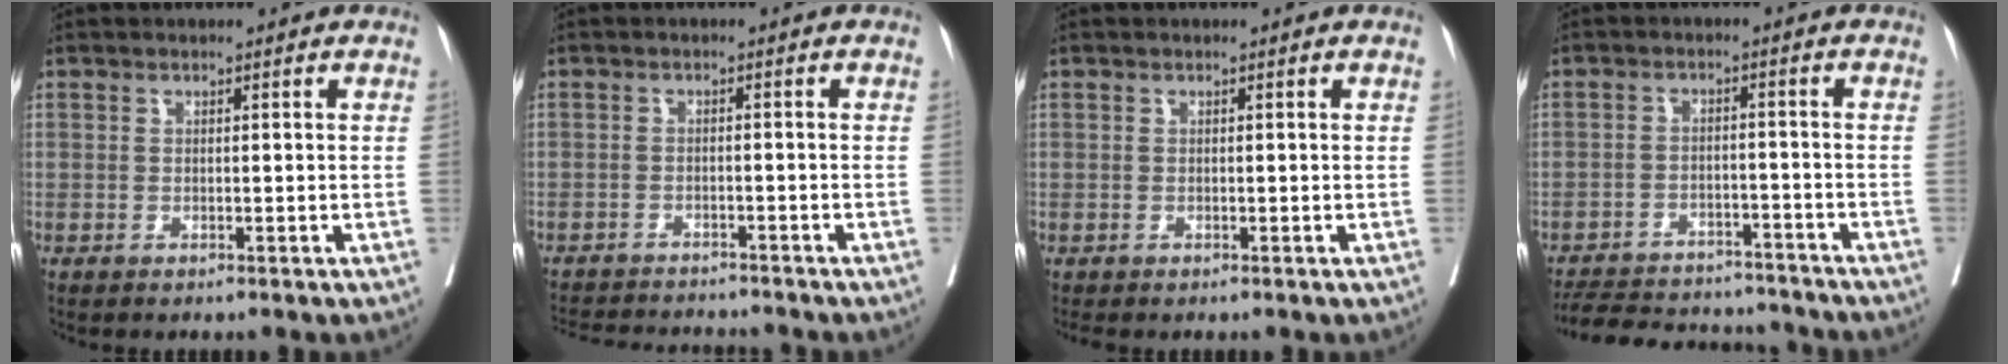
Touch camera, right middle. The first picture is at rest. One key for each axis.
{"total": 11.1, "fx": -10.6, "fy": 1.1, "fz": 3.2, "tx": -0.050, "ty": -0.003, "tz": -0.148}
{"total": 0.8, "fx": -0.7, "fy": 0.2, "fz": 0.2, "tx": -0.007, "ty": -0.002, "tz": -0.015}
{"total": 15.7, "fx": -14.4, "fy": 4.4, "fz": 4.3, "tx": -0.089, "ty": 0.004, "tz": -0.201}